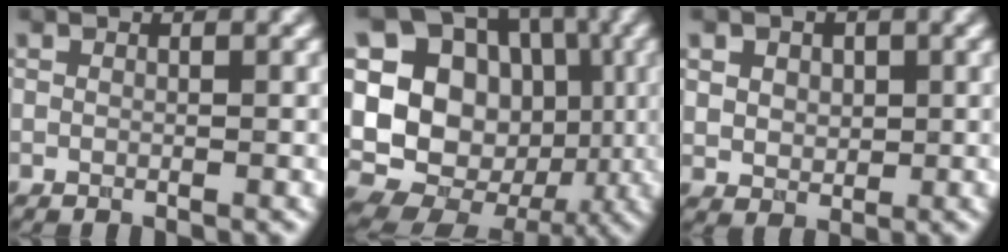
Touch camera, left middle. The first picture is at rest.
{"total": 15.1, "force": [0.4, 13.1, 7.6], "torque": [-0.154, 0.007, -0.007]}
{"total": 3.8, "force": [1.6, 2.9, 1.9], "torque": [-0.048, 0.009, 0.023]}